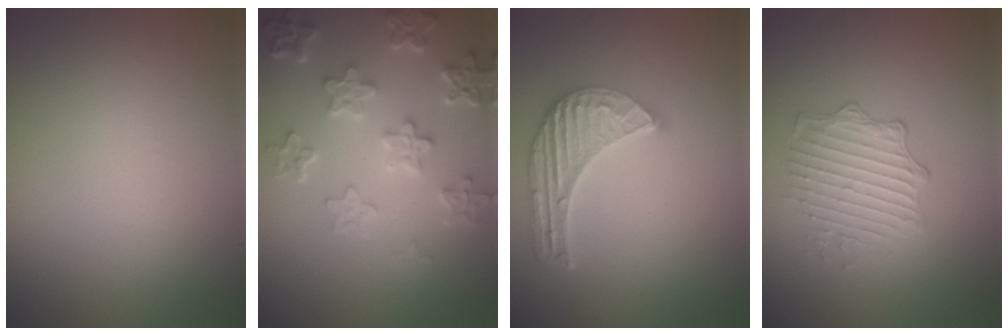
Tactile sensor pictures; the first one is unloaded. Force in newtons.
{"total": 5.1, "press": 4.2, "slide": 2.9}
{"total": 5.8, "press": 4.3, "slide": 3.8}
{"total": 2.6, "press": 2.0, "slide": 1.6}